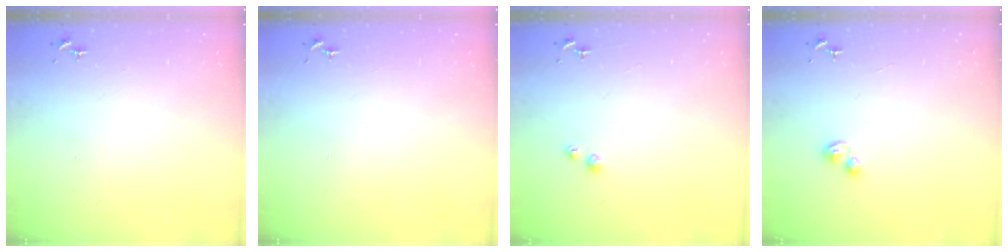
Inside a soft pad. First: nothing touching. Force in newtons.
{"total": 0.0}
{"total": 2.6, "press": 2.6, "slide": 0.3}
{"total": 2.8, "press": 2.8, "slide": 0.5}